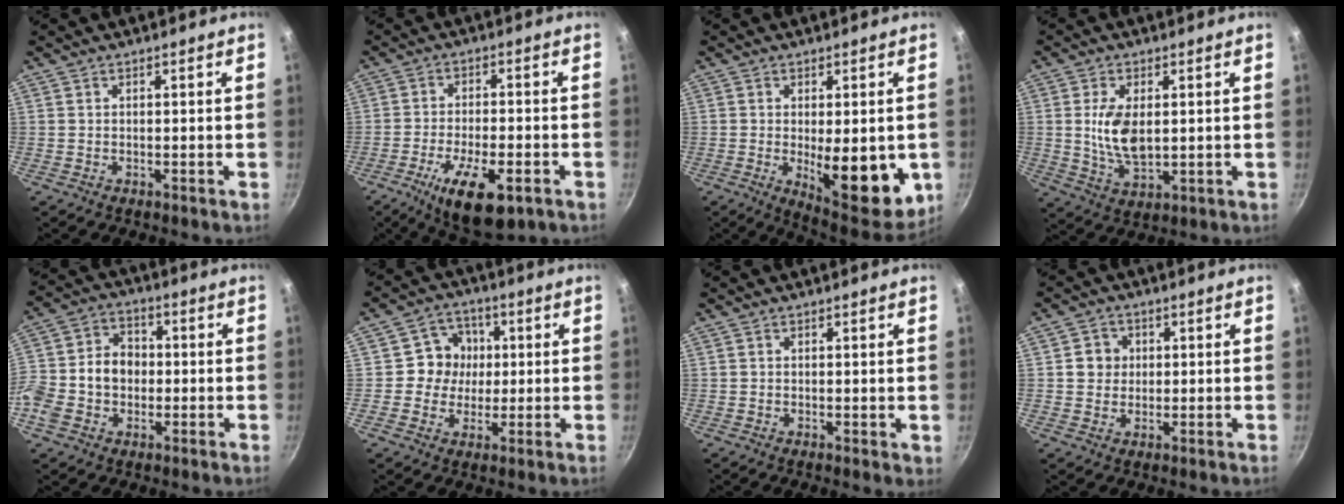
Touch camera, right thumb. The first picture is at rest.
{"total": 13.2, "force": [-6.0, 5.0, 10.7], "torque": [-0.174, 0.012, -0.093]}
{"total": 15.4, "force": [-2.2, 6.3, 13.9], "torque": [-0.152, -0.017, -0.016]}
{"total": 8.9, "force": [1.1, 4.8, 7.4], "torque": [-0.139, -0.012, 0.026]}
{"total": 13.2, "force": [-1.5, 10.3, 8.1], "torque": [-0.132, 0.031, -0.041]}
{"total": 7.7, "force": [0.6, 7.3, 2.3], "torque": [0.010, 0.007, -0.005]}
{"total": 0.5, "force": [0.2, 0.2, 0.4], "torque": [-0.004, 0.000, 0.002]}
{"total": 4.3, "force": [0.6, 4.0, 1.3], "torque": [0.007, 0.005, 0.004]}